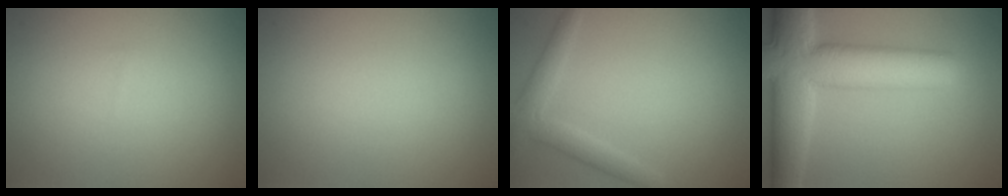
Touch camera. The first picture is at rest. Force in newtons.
{"total": 0.0}
{"total": 2.5, "press": 2.5, "slide": 0.2}
{"total": 10.1, "press": 10.1, "slide": 0.6}